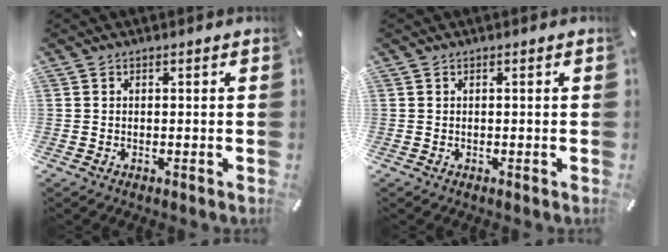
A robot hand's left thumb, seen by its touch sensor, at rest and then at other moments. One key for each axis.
{"total": 0.0}